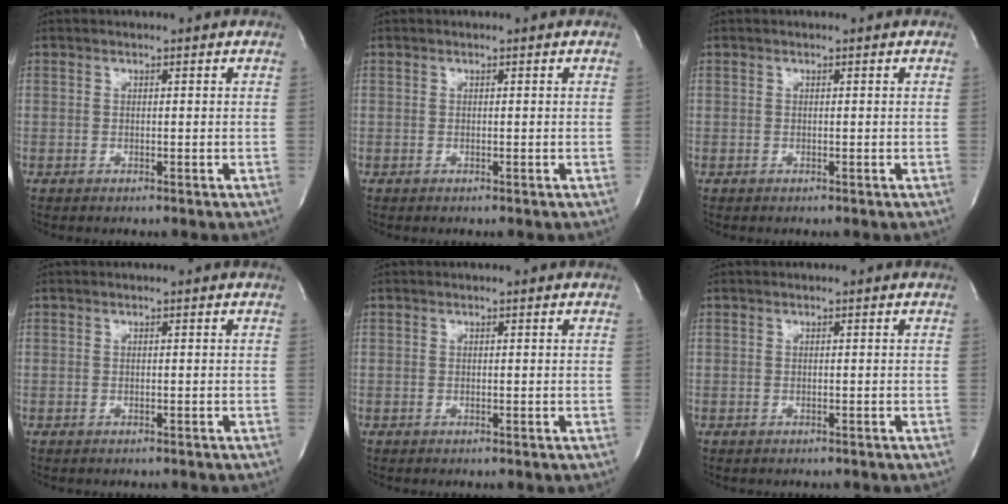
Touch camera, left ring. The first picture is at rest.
{"total": 0.0}
{"total": 0.0}
{"total": 0.6, "force": [-0.5, 0.3, 0.2], "torque": [-0.007, 0.001, -0.007]}
{"total": 0.0}
{"total": 0.7, "force": [-0.6, 0.3, 0.2], "torque": [-0.008, 0.001, -0.008]}